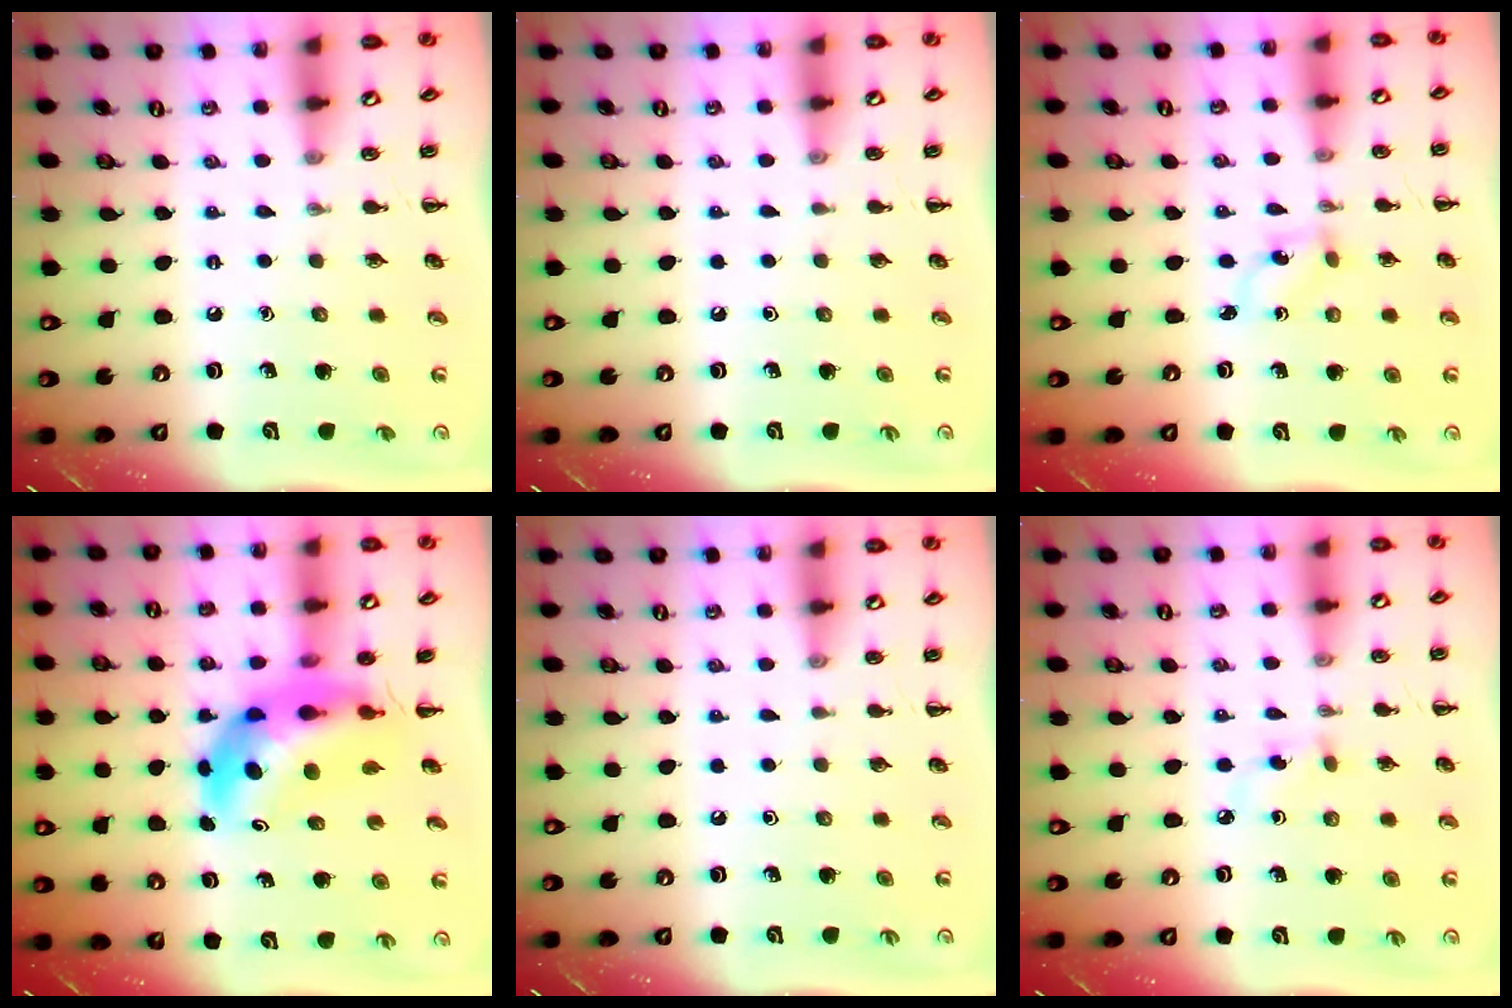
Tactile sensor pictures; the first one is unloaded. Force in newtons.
{"total": 0.0}
{"total": 1.4, "press": 1.2, "slide": 0.6}
{"total": 9.0, "press": 8.6, "slide": 2.6}
{"total": 0.0}
{"total": 3.8, "press": 3.4, "slide": 1.5}